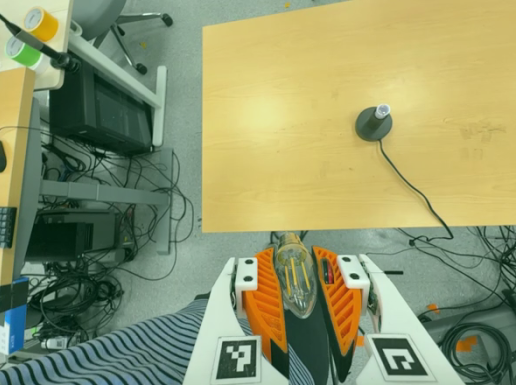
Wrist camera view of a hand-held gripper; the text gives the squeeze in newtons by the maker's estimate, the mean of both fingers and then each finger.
{"total": 21.8, "left": 24.5, "right": 19.1}